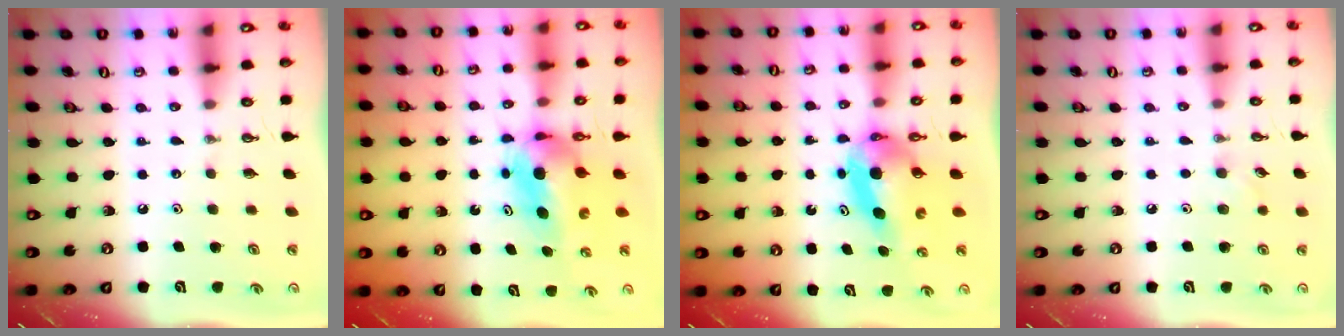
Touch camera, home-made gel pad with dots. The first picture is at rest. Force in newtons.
{"total": 6.0, "press": 5.9, "slide": 0.7}
{"total": 6.0, "press": 5.9, "slide": 0.4}
{"total": 5.2, "press": 5.0, "slide": 1.5}